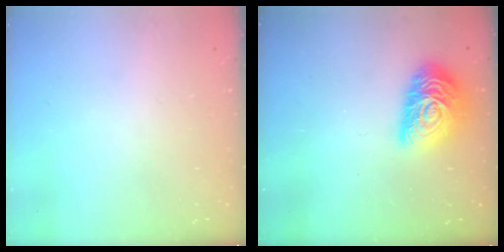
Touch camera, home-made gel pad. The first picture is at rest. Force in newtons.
{"total": 15.8, "press": 15.7, "slide": 0.9}